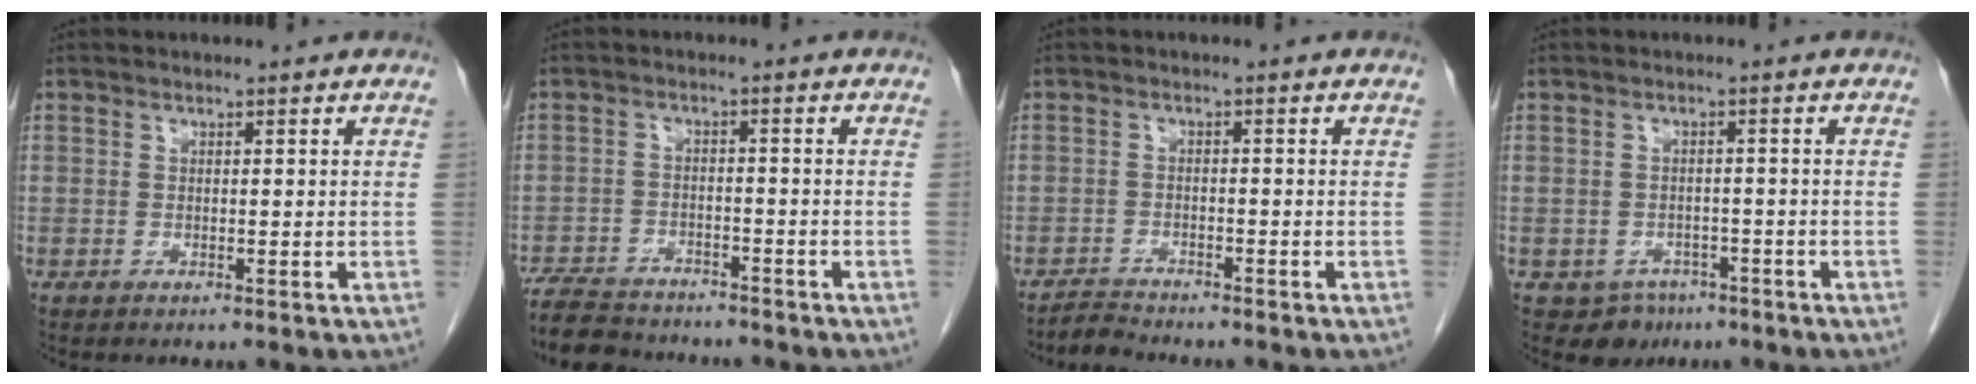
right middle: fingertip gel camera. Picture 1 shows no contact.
{"total": 9.6, "force": [-8.7, 2.8, 2.9], "torque": [-0.049, -0.001, -0.133]}
{"total": 2.1, "force": [-2.1, -0.1, -0.3], "torque": [0.008, -0.012, -0.037]}
{"total": 4.0, "force": [-2.6, 3.0, 0.6], "torque": [-0.006, 0.008, -0.031]}